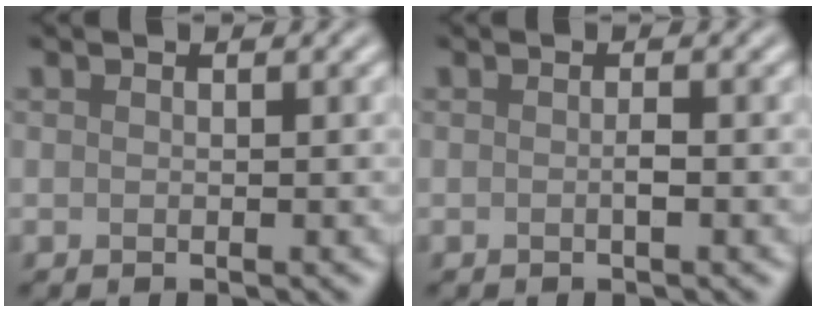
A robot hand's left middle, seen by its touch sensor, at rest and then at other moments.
{"total": 0.7, "force": [-0.1, 0.1, 0.7], "torque": [-0.013, 0.000, -0.002]}